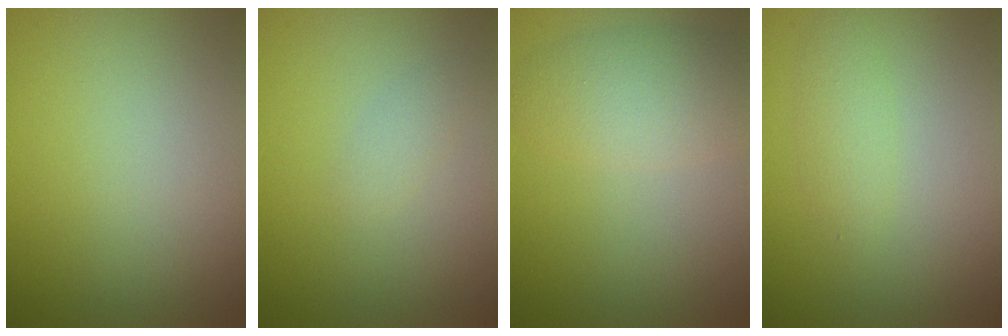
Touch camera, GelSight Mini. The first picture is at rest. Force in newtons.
{"total": 1.0, "press": 1.0, "slide": 0.1}
{"total": 4.2, "press": 4.2, "slide": 0.1}
{"total": 1.5, "press": 1.5, "slide": 0.1}